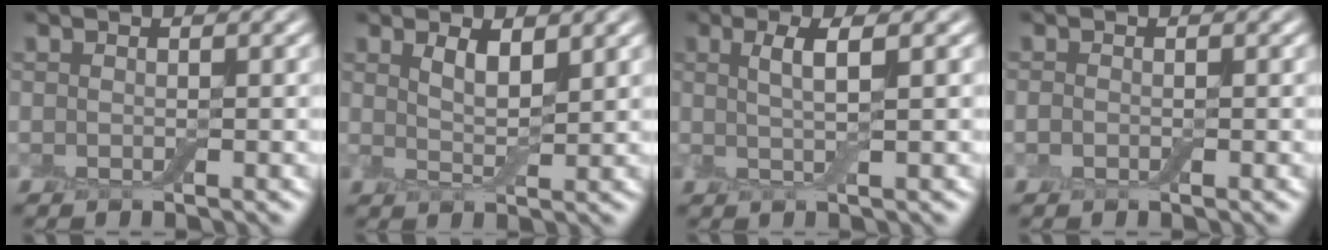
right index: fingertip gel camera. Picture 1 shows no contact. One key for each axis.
{"total": 2.1, "fx": 1.2, "fy": 0.5, "fz": 1.7, "tx": -0.033, "ty": -0.008, "tz": 0.021}
{"total": 3.1, "fx": 0.6, "fy": 0.6, "fz": 3.0, "tx": -0.050, "ty": -0.002, "tz": 0.008}
{"total": 0.6, "fx": -0.4, "fy": 0.4, "fz": 0.2, "tx": -0.003, "ty": -0.005, "tz": -0.010}